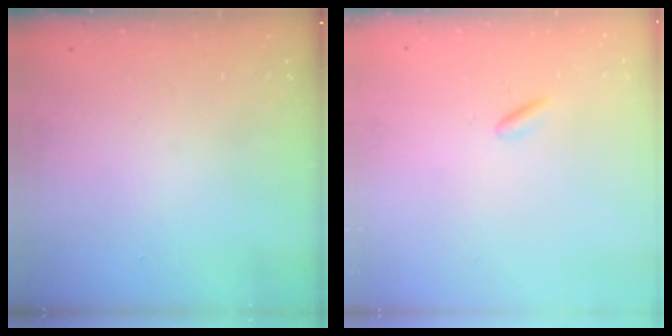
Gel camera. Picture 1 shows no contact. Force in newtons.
{"total": 1.2, "press": 1.0, "slide": 0.6}